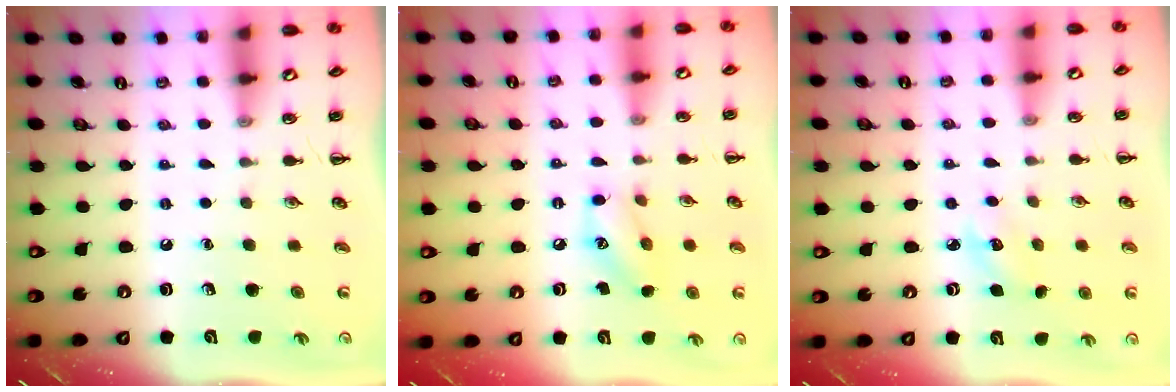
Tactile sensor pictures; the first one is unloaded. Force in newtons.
{"total": 9.6, "press": 9.6, "slide": 1.1}
{"total": 4.4, "press": 4.3, "slide": 1.1}